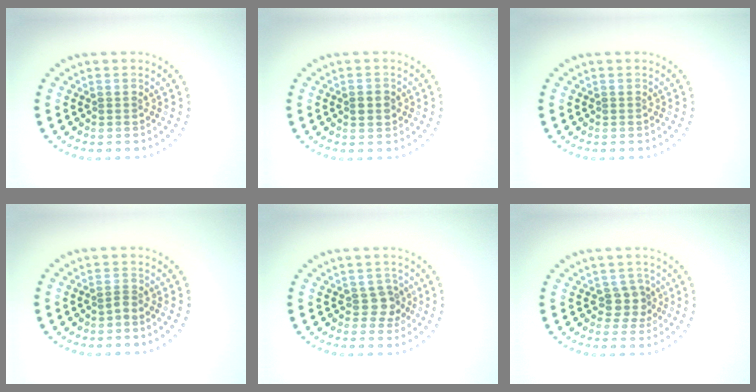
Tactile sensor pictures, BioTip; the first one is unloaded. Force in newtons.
{"total": 1.4, "press": 1.4, "slide": 0.1}
{"total": 0.0}
{"total": 0.6, "press": 0.3, "slide": 0.5}
{"total": 2.0, "press": 1.7, "slide": 1.0}
{"total": 2.1, "press": 1.7, "slide": 1.3}